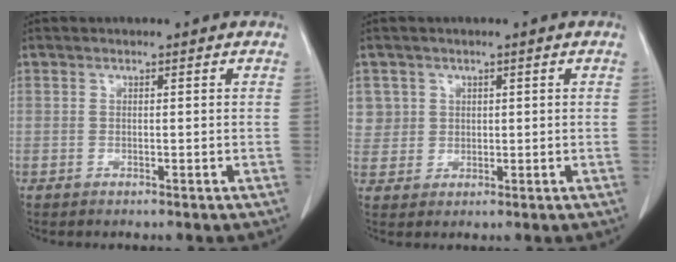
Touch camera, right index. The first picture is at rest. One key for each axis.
{"total": 4.3, "fx": 1.7, "fy": 4.0, "fz": -0.1, "tx": 0.018, "ty": 0.005, "tz": 0.034}